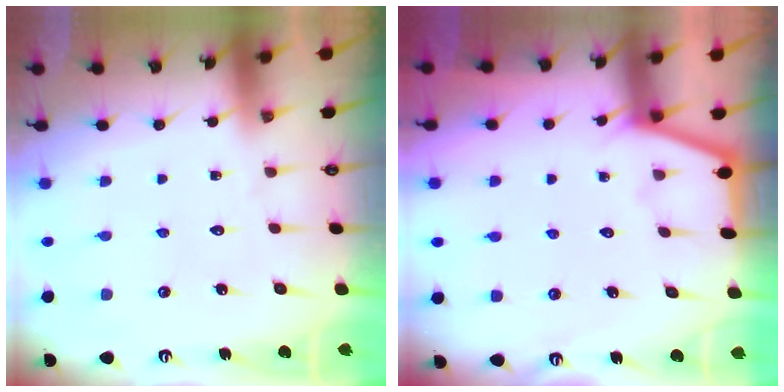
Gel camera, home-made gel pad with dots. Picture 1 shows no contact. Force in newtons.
{"total": 1.5, "press": 1.4, "slide": 0.2}